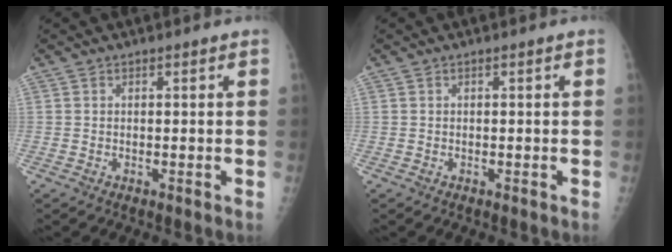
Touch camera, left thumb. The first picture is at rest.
{"total": 0.0}